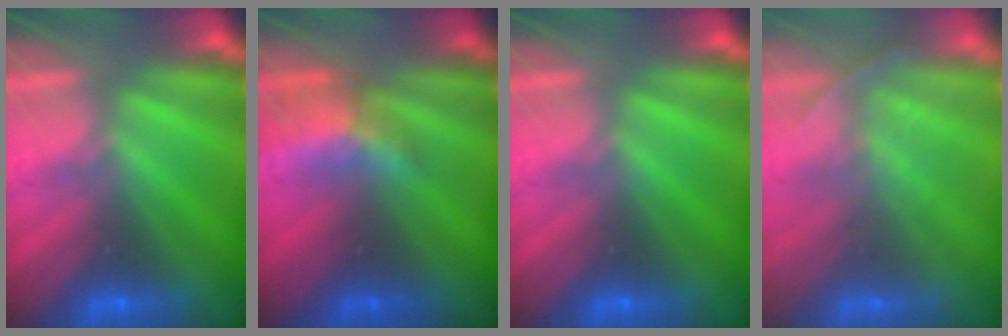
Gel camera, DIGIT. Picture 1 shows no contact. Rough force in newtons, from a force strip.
{"total": 2.3}
{"total": 0.0}
{"total": 1.7}